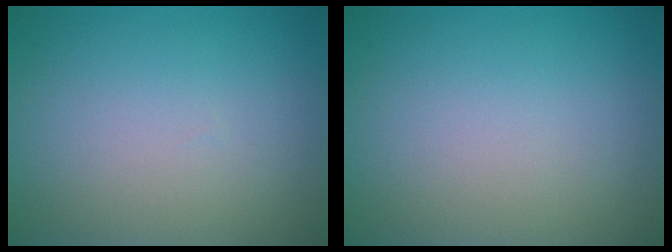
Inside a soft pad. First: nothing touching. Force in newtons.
{"total": 0.0}